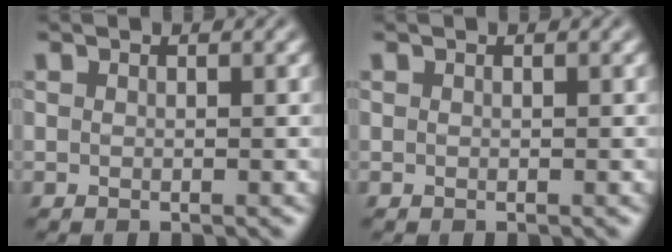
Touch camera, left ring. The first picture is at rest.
{"total": 0.0}